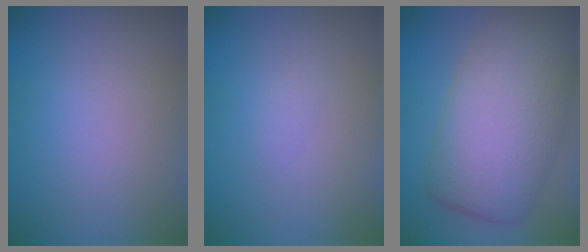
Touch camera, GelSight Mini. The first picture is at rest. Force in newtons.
{"total": 0.6, "press": 0.6, "slide": 0.0}
{"total": 9.8, "press": 9.8, "slide": 0.4}